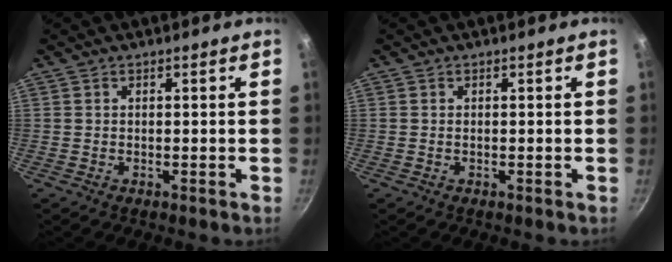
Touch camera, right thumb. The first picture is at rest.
{"total": 0.0}